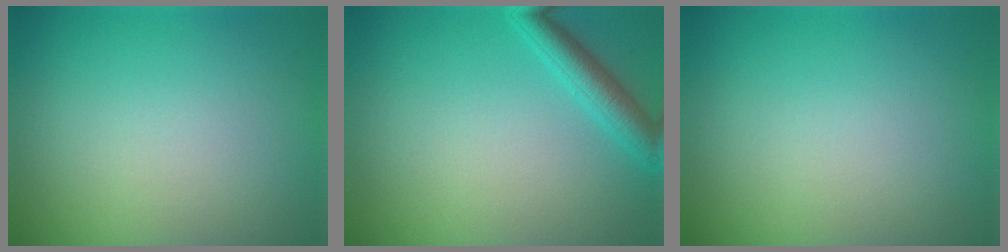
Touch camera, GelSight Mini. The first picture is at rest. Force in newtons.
{"total": 2.7, "press": 2.7, "slide": 0.1}
{"total": 0.0}